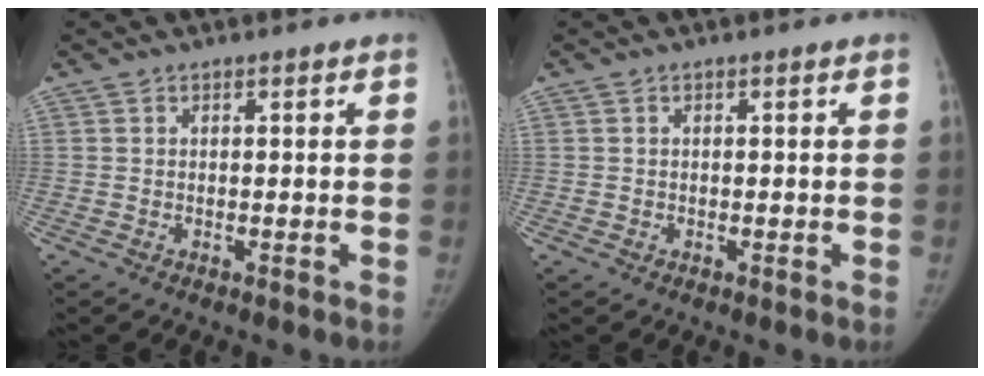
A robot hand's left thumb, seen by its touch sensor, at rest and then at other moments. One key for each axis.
{"total": 0.0}